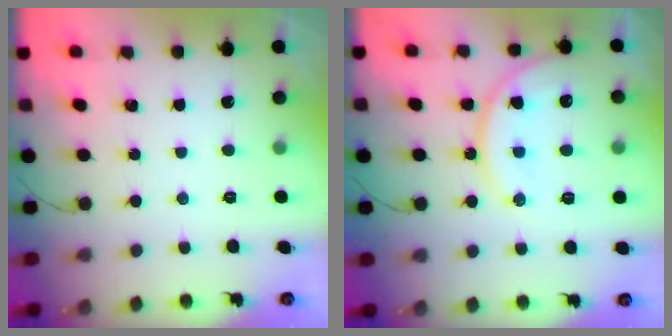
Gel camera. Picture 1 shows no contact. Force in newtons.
{"total": 15.0, "press": 14.9, "slide": 1.3}